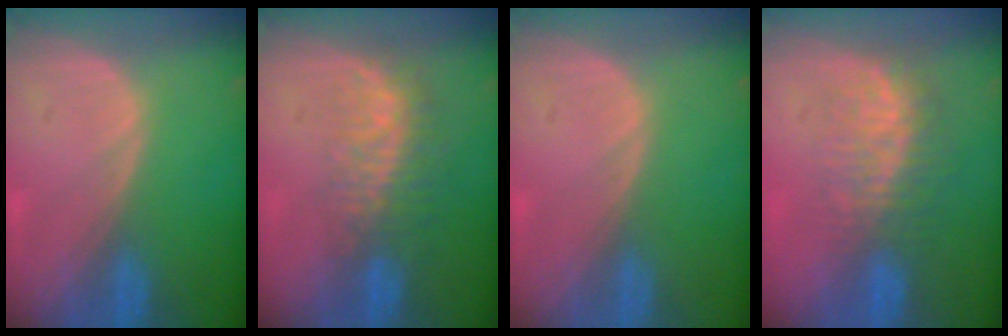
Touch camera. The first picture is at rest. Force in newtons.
{"total": 8.3, "press": 6.9, "slide": 4.6}
{"total": 0.0}
{"total": 8.1, "press": 7.4, "slide": 3.2}